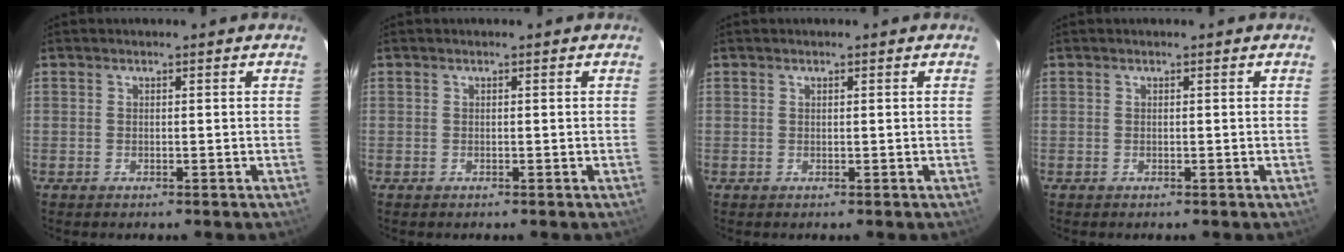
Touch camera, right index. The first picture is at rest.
{"total": 0.0}
{"total": 0.0}
{"total": 0.0}